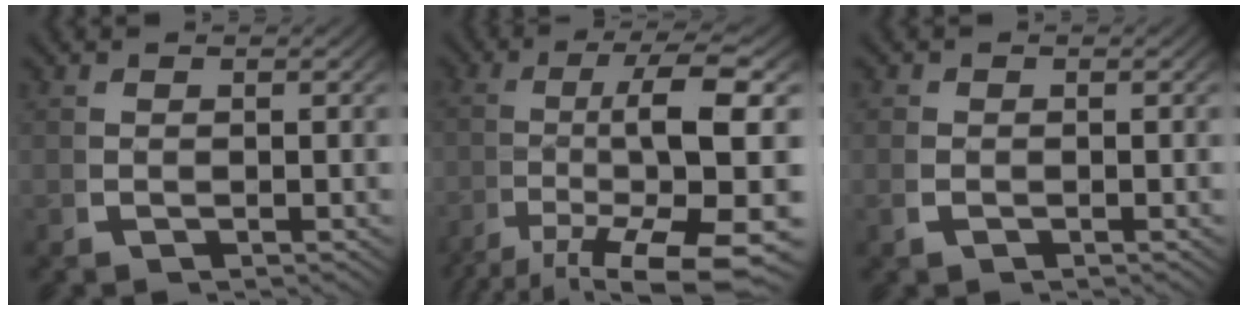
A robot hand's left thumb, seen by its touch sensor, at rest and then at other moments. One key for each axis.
{"total": 12.5, "fx": -3.3, "fy": 5.1, "fz": 10.9, "tx": -0.210, "ty": -0.050, "tz": -0.017}
{"total": 0.9, "fx": -0.3, "fy": 0.7, "fz": 0.4, "tx": -0.017, "ty": -0.009, "tz": -0.003}